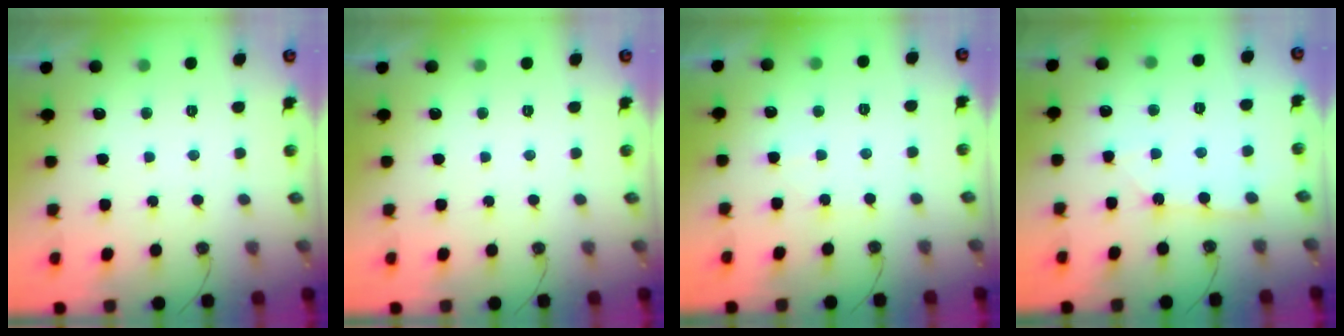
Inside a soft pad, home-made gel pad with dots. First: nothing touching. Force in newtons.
{"total": 0.0}
{"total": 3.0, "press": 3.0, "slide": 0.6}
{"total": 3.0, "press": 2.9, "slide": 0.3}